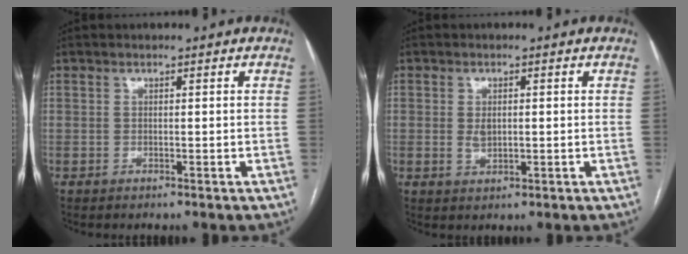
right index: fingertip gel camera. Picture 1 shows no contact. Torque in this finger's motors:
{"motor_torque": [-0.01, -0.05, 0.22, 0.04]}